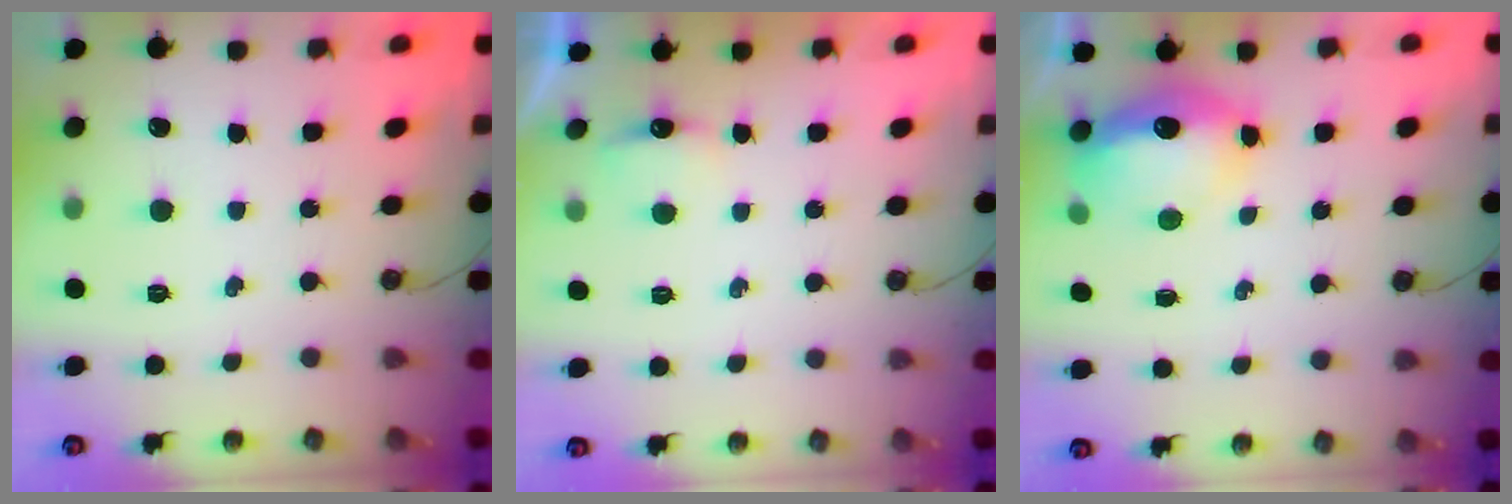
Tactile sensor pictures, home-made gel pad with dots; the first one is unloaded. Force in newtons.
{"total": 3.8, "press": 3.7, "slide": 0.7}
{"total": 11.5, "press": 11.5, "slide": 1.1}